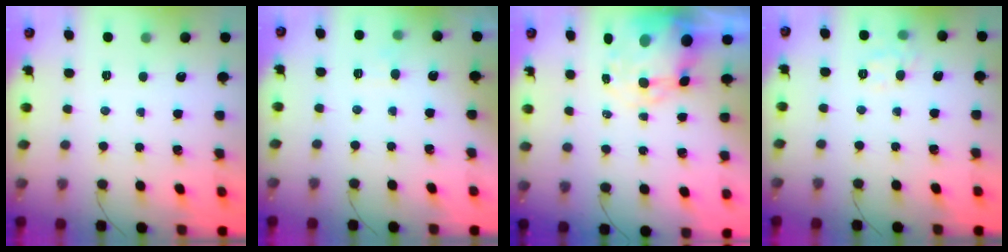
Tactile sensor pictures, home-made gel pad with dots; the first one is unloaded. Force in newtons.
{"total": 2.6, "press": 2.2, "slide": 1.4}
{"total": 10.6, "press": 10.3, "slide": 2.6}
{"total": 8.6, "press": 8.6, "slide": 1.2}